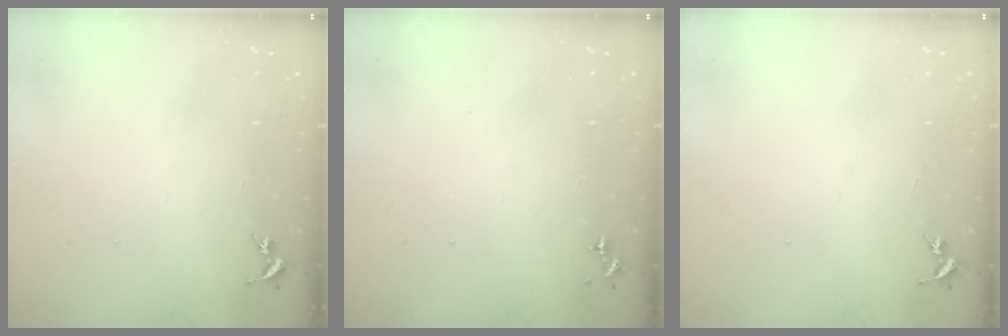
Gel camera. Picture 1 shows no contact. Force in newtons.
{"total": 0.0}
{"total": 0.0}